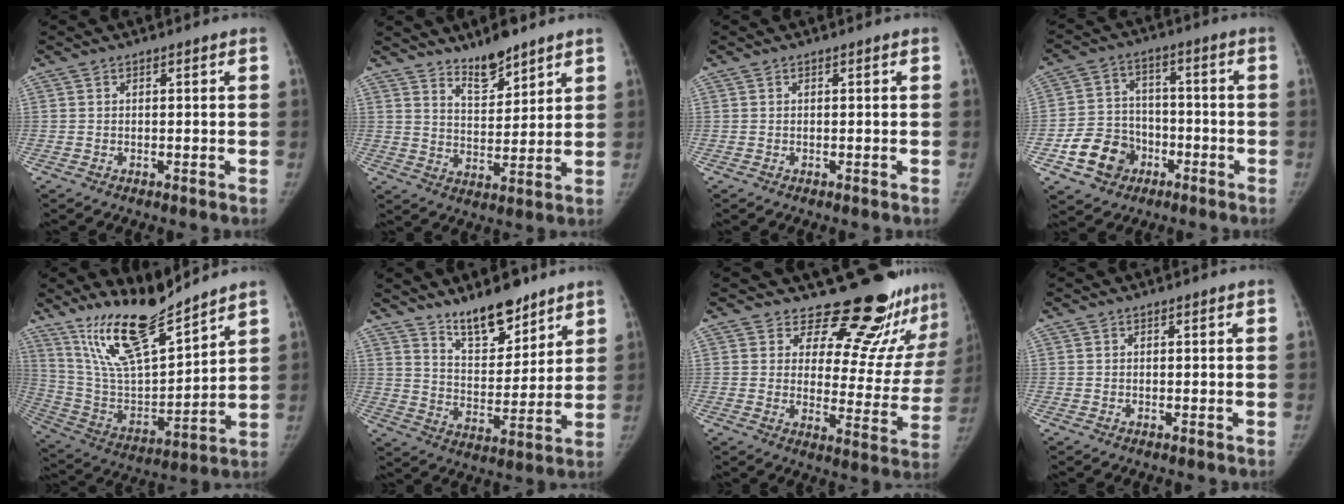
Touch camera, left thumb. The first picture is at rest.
{"total": 7.5, "force": [6.2, 2.3, 3.6], "torque": [-0.043, -0.053, 0.113]}
{"total": 0.0}
{"total": 11.0, "force": [-4.8, 9.0, 4.1], "torque": [-0.045, 0.030, -0.079]}
{"total": 17.7, "force": [14.1, 4.0, 9.9], "torque": [-0.154, -0.084, 0.275]}
{"total": 12.1, "force": [9.5, 4.6, 6.0], "torque": [-0.068, -0.073, 0.167]}
{"total": 20.4, "force": [18.1, 7.3, 6.0], "torque": [-0.020, -0.151, 0.217]}
{"total": 0.0}